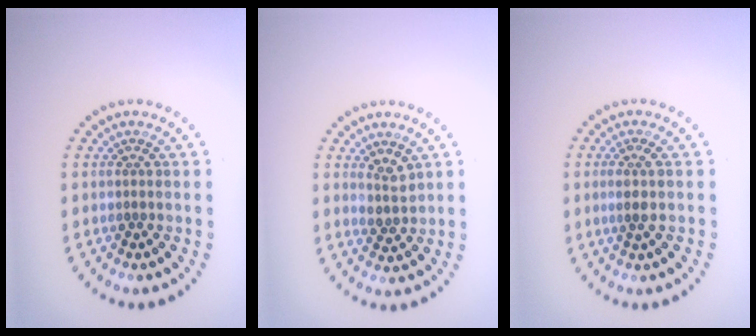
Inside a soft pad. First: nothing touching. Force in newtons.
{"total": 1.9, "press": 1.5, "slide": 1.2}
{"total": 1.5, "press": 1.1, "slide": 1.0}